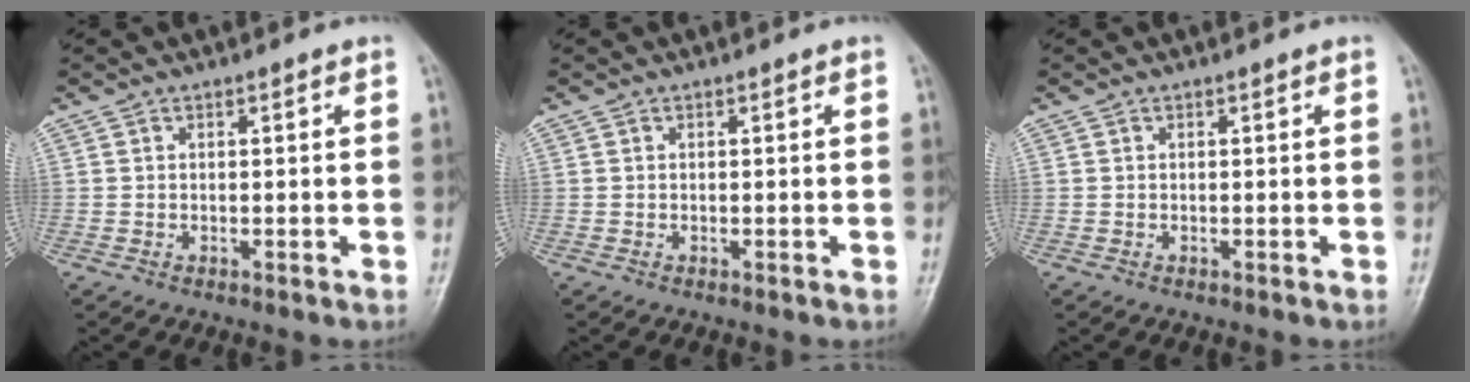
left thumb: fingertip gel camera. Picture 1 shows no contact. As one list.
[{"total": 0.0}, {"total": 0.0}]